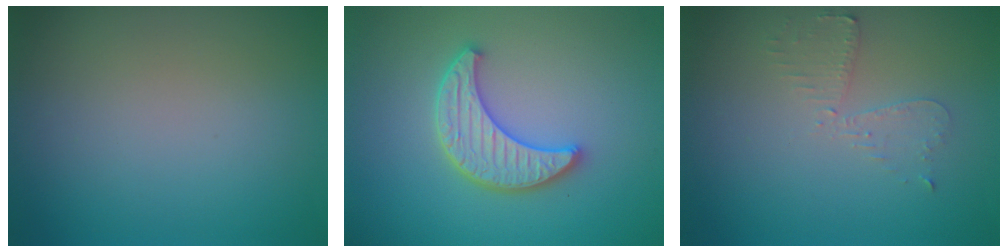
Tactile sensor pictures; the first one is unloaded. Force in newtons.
{"total": 4.2, "press": 3.8, "slide": 1.9}
{"total": 2.2, "press": 2.2, "slide": 0.5}